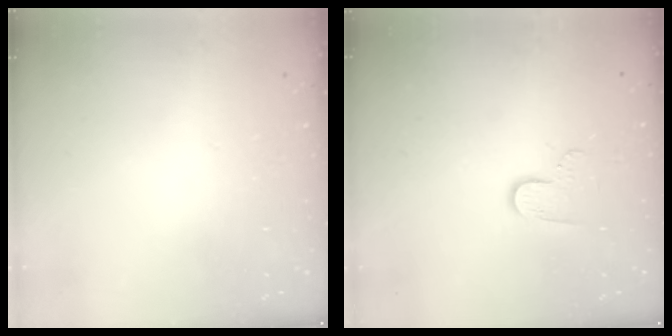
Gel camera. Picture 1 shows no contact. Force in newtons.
{"total": 5.7, "press": 5.7, "slide": 0.5}